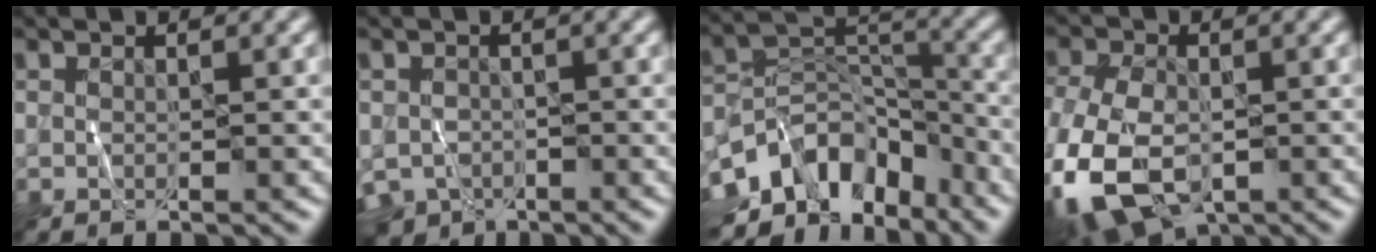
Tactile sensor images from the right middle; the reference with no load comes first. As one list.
[{"total": 4.2, "force": [-2.5, 2.9, 1.7], "torque": [-0.031, -0.013, -0.050]}, {"total": 10.0, "force": [-5.5, 6.4, 5.4], "torque": [-0.084, 0.007, -0.106]}, {"total": 12.2, "force": [-5.3, 6.7, 8.7], "torque": [-0.207, -0.030, -0.099]}]